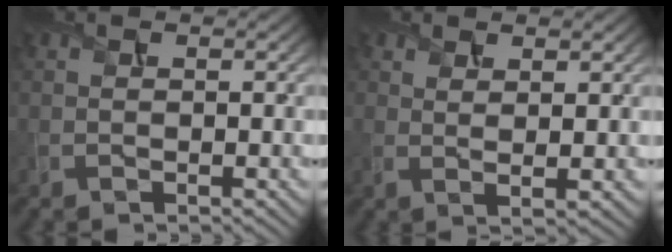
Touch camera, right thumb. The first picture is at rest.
{"total": 2.3, "force": [1.3, 0.5, 1.8], "torque": [-0.038, -0.004, 0.027]}